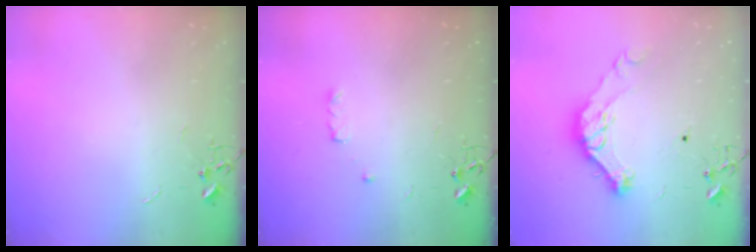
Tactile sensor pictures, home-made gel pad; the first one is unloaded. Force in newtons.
{"total": 4.5, "press": 4.5, "slide": 0.7}
{"total": 14.5, "press": 14.5, "slide": 1.1}